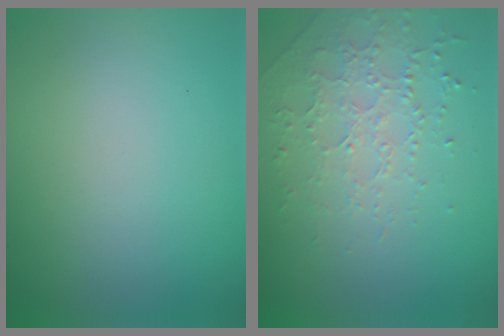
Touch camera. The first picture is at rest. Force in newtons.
{"total": 2.1, "press": 1.9, "slide": 0.9}